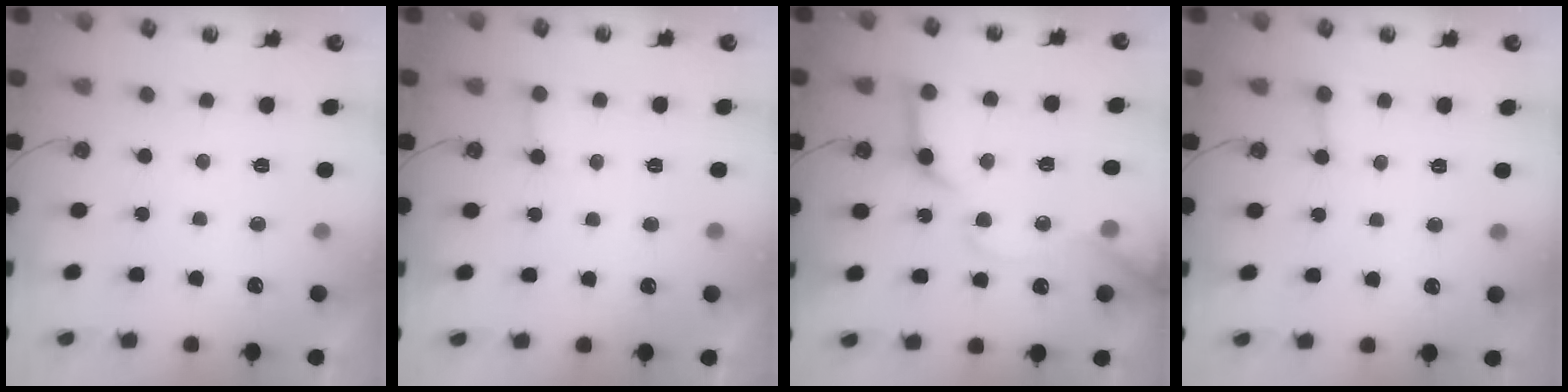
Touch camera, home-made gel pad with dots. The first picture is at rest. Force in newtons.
{"total": 5.2, "press": 5.2, "slide": 0.6}
{"total": 17.3, "press": 17.2, "slide": 2.3}
{"total": 4.0, "press": 4.0, "slide": 0.5}